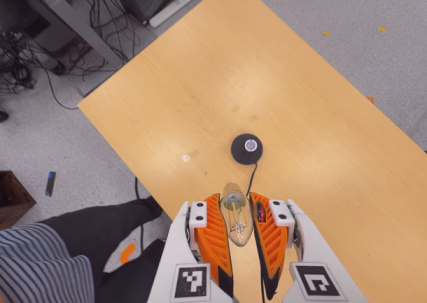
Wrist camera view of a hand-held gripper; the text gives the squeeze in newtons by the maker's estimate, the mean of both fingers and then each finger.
{"total": 22.3, "left": 25.5, "right": 19.0}